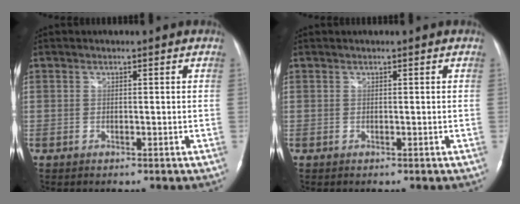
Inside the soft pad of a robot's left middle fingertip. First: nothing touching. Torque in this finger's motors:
{"motor_torque": [0.14, -0.19, -0.09, -0.01]}